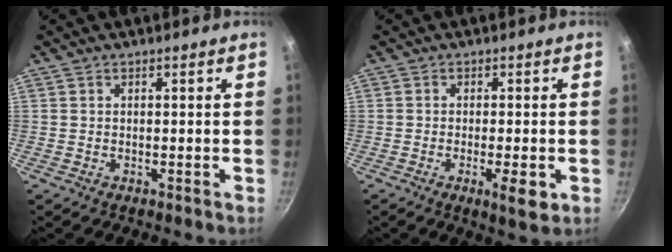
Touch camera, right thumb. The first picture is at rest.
{"total": 5.2, "force": [-1.7, 1.2, 4.7], "torque": [-0.077, 0.000, -0.026]}